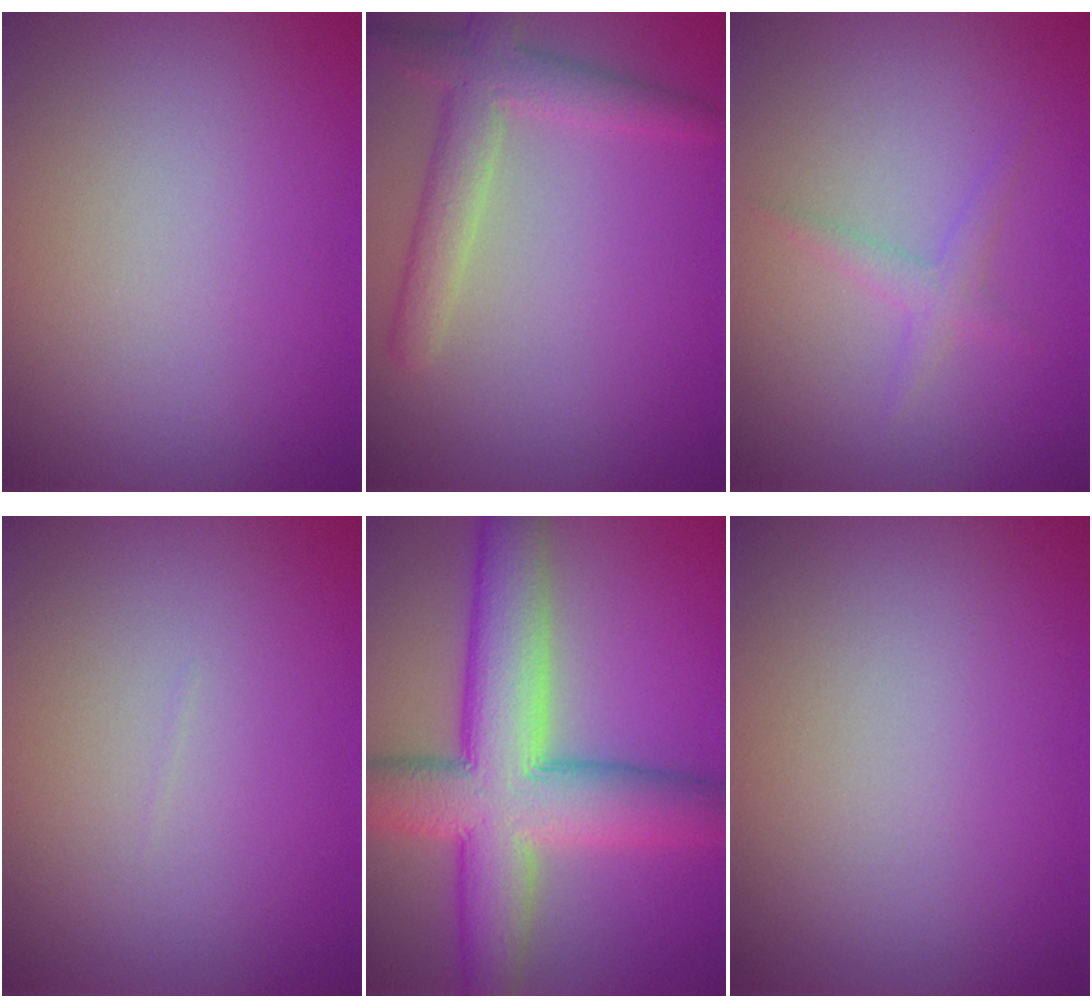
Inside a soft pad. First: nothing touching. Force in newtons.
{"total": 3.6, "press": 3.6, "slide": 0.1}
{"total": 1.4, "press": 1.4, "slide": 0.0}
{"total": 0.0}
{"total": 10.4, "press": 10.4, "slide": 0.5}
{"total": 0.0}